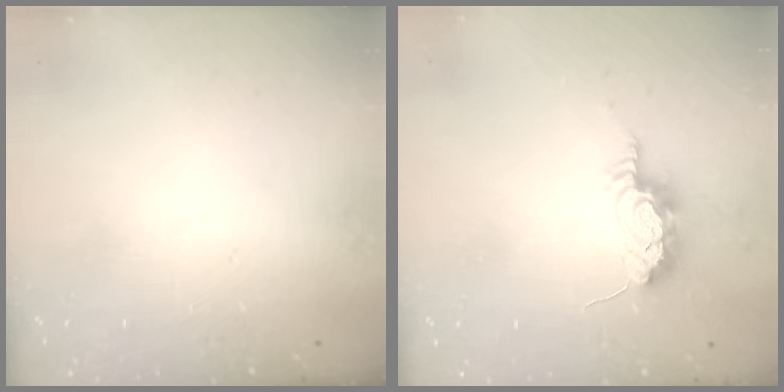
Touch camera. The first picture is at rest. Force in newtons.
{"total": 8.5, "press": 8.3, "slide": 1.9}